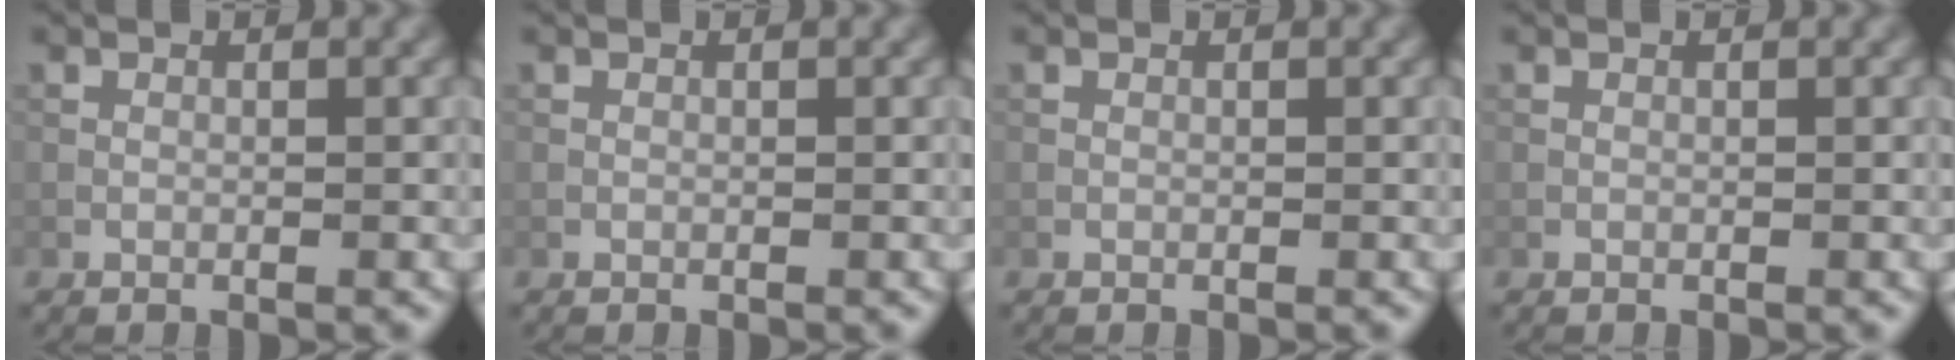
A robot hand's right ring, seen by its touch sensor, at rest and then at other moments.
{"total": 0.0}
{"total": 0.0}
{"total": 0.0}